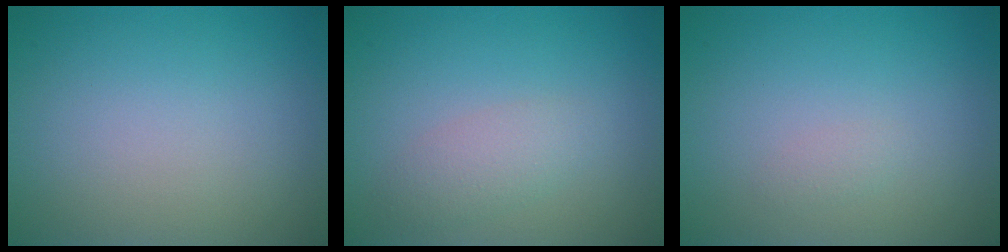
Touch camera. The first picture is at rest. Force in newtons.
{"total": 2.1, "press": 2.1, "slide": 0.0}
{"total": 0.6, "press": 0.6, "slide": 0.0}